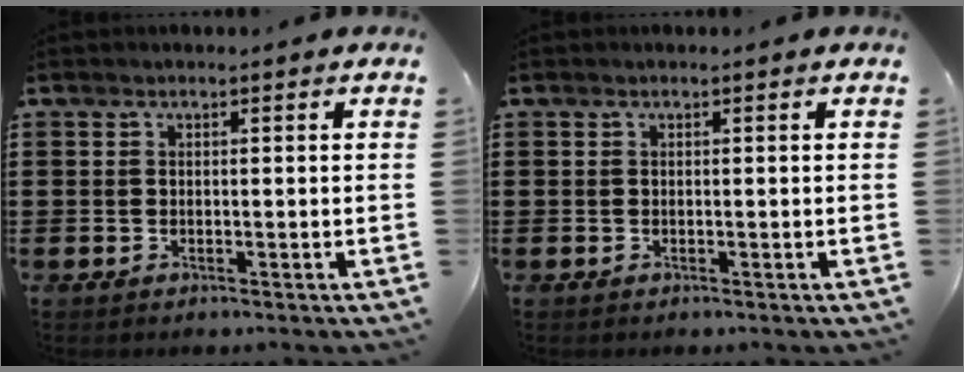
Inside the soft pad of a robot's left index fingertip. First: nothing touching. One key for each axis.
{"total": 0.0}